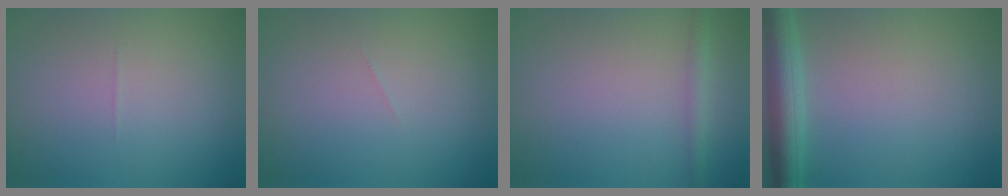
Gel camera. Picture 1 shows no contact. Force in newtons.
{"total": 0.0}
{"total": 1.6, "press": 1.6, "slide": 0.1}
{"total": 4.5, "press": 4.5, "slide": 0.2}